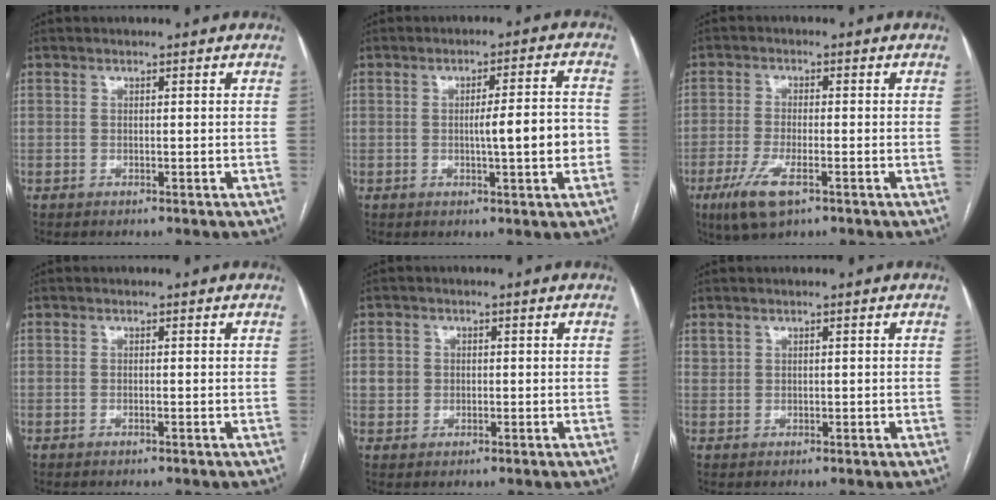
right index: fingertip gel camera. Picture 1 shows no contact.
{"total": 7.3, "force": [-1.2, 0.3, 7.2], "torque": [-0.103, 0.011, -0.014]}
{"total": 6.8, "force": [-3.5, 1.7, 5.6], "torque": [-0.118, -0.016, -0.062]}
{"total": 0.0}
{"total": 2.8, "force": [0.2, 2.7, 0.8], "torque": [-0.010, 0.012, 0.008]}
{"total": 0.8, "force": [0.6, 0.5, 0.2], "torque": [-0.002, 0.007, 0.016]}